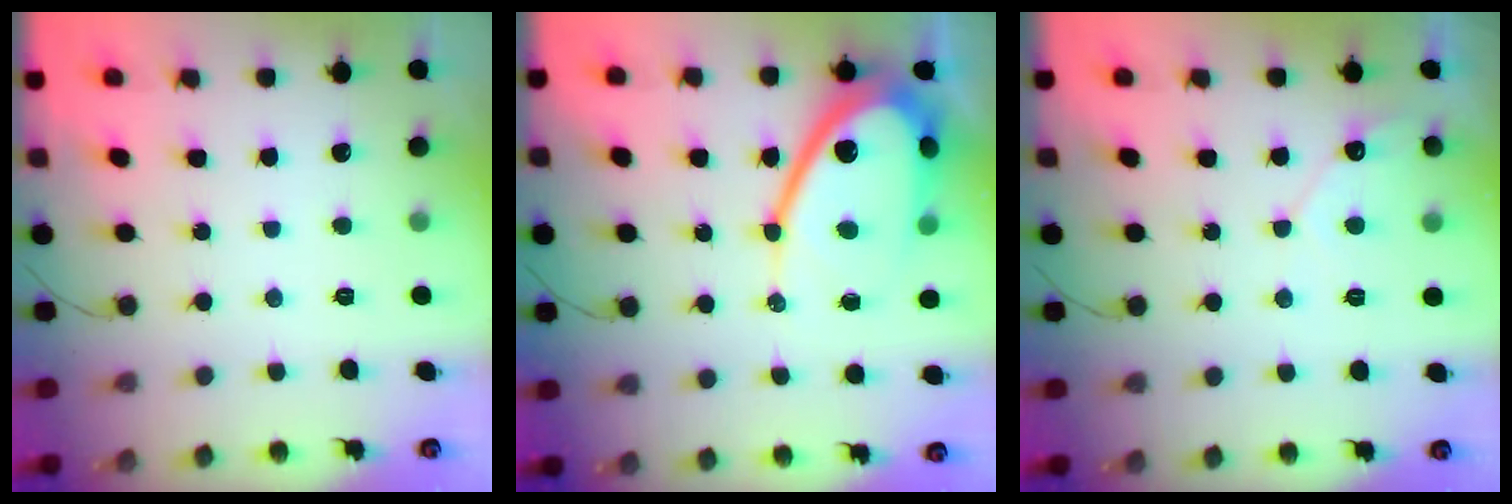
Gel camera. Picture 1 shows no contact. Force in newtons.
{"total": 16.7, "press": 16.7, "slide": 1.4}
{"total": 4.6, "press": 4.6, "slide": 0.3}